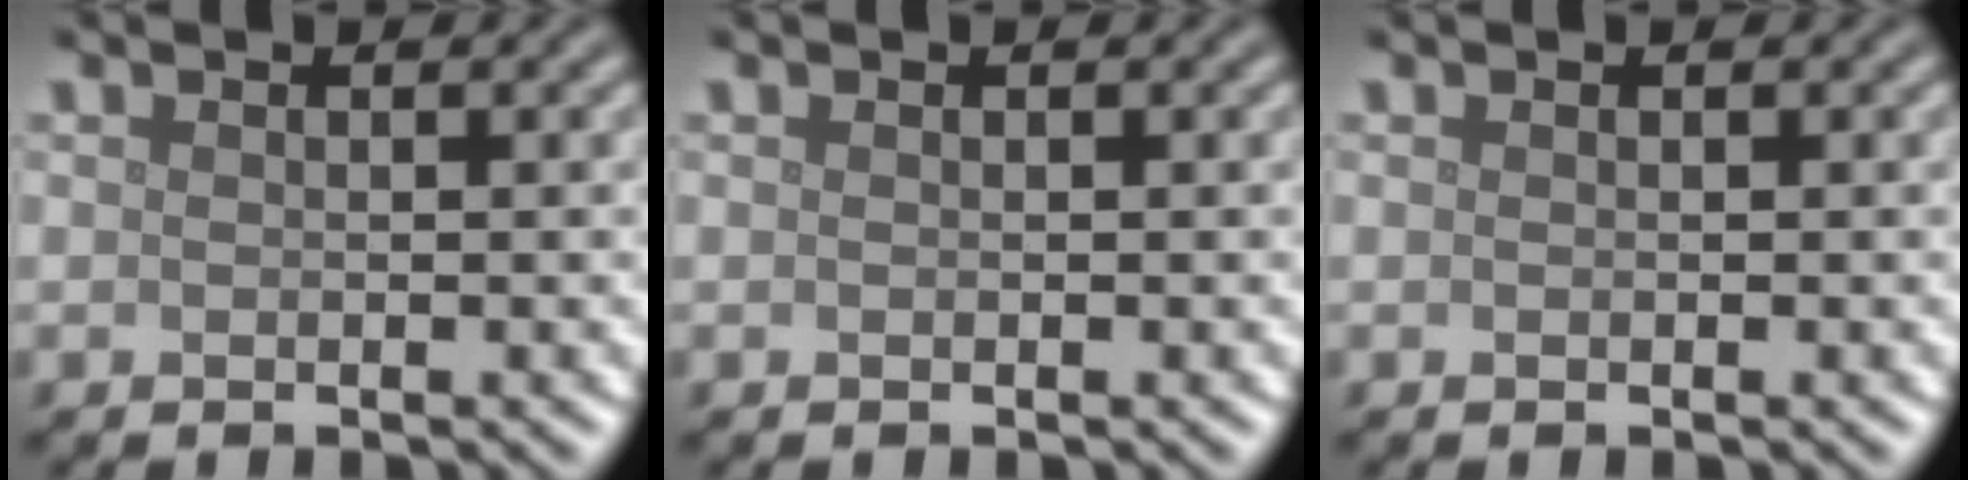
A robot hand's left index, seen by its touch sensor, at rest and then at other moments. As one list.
[{"total": 0.0}, {"total": 0.0}]